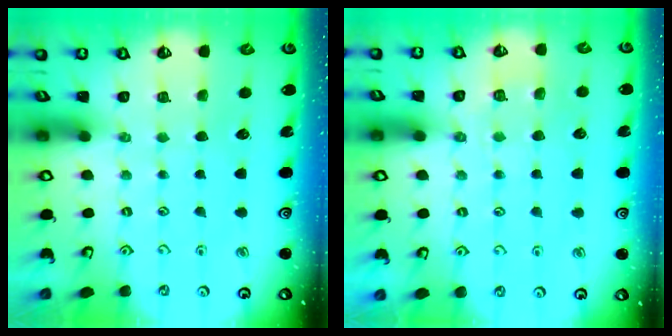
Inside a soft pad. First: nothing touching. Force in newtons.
{"total": 4.9, "press": 4.8, "slide": 0.8}